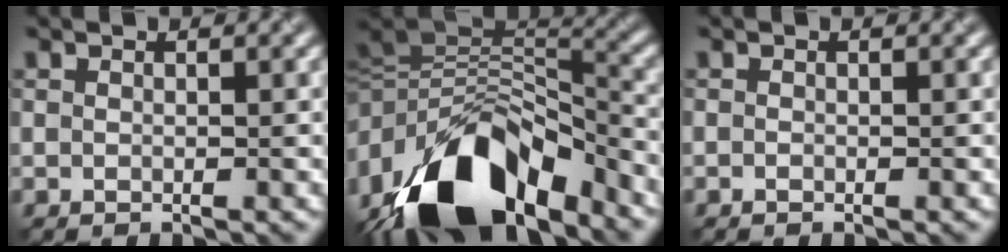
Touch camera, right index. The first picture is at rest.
{"total": 14.5, "force": [-7.7, 7.4, 9.8], "torque": [-0.194, 0.006, -0.134]}
{"total": 0.0}